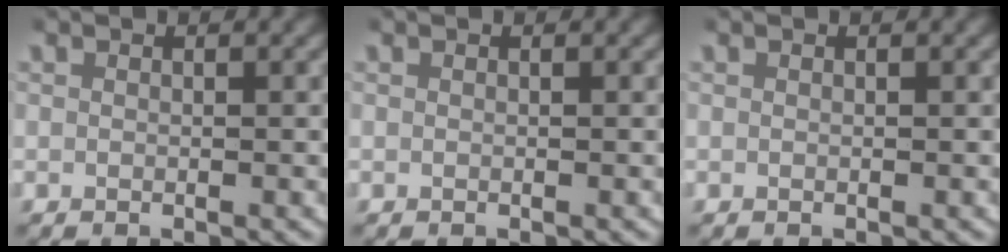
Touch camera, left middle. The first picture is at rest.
{"total": 0.0}
{"total": 0.0}